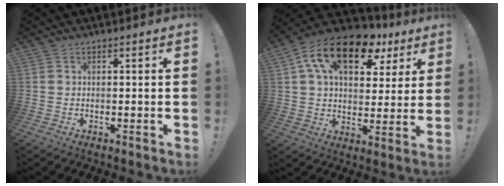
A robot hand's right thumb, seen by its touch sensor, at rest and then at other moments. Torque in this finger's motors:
{"motor_torque": [1.42, 3.59, 0.65, -0.23, 0.52]}